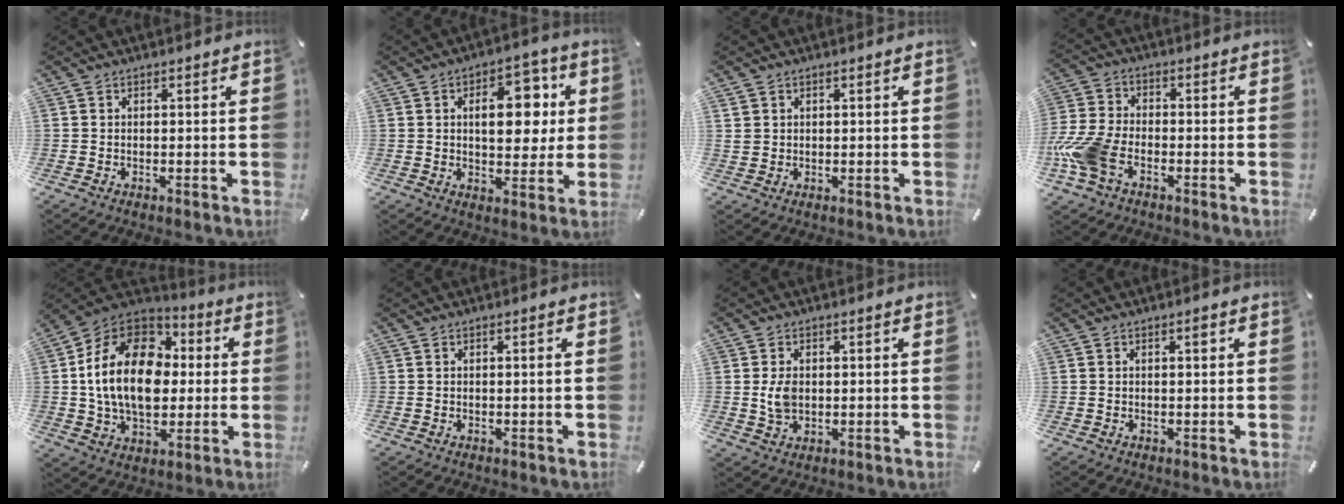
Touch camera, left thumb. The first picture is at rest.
{"total": 12.7, "force": [3.1, 7.9, 9.4], "torque": [-0.120, -0.005, 0.046]}
{"total": 2.2, "force": [1.2, 1.8, 0.2], "torque": [-0.005, 0.002, 0.024]}
{"total": 10.5, "force": [-3.9, 6.8, 7.0], "torque": [-0.156, 0.012, -0.071]}
{"total": 20.7, "force": [0.7, 14.9, 14.3], "torque": [-0.298, 0.016, 0.005]}
{"total": 0.6, "force": [0.1, -0.1, 0.5], "torque": [-0.008, -0.001, 0.001]}
{"total": 4.9, "force": [0.5, 3.4, 3.5], "torque": [-0.075, -0.003, 0.004]}
{"total": 1.0, "force": [0.4, 0.3, 0.9], "torque": [-0.010, 0.000, 0.004]}